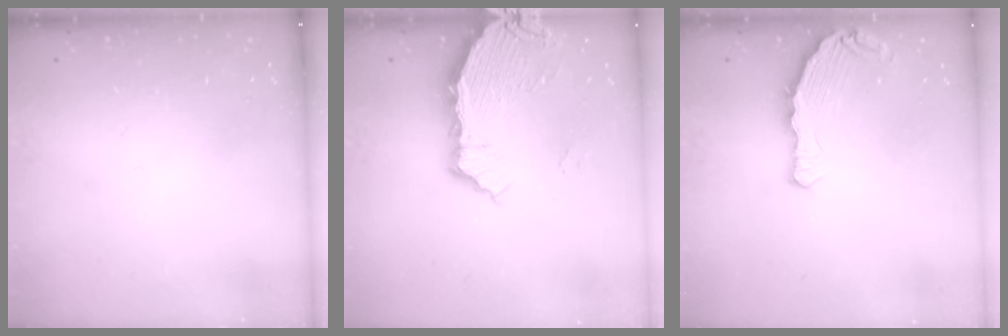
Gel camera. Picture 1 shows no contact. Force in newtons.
{"total": 7.0, "press": 5.5, "slide": 4.3}
{"total": 8.0, "press": 6.4, "slide": 4.8}